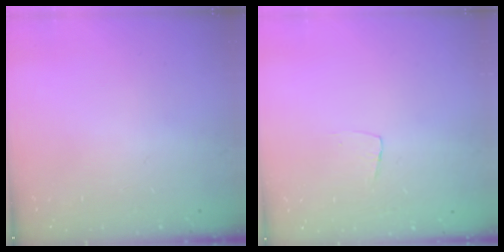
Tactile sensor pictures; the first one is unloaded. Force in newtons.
{"total": 3.3, "press": 3.3, "slide": 0.2}